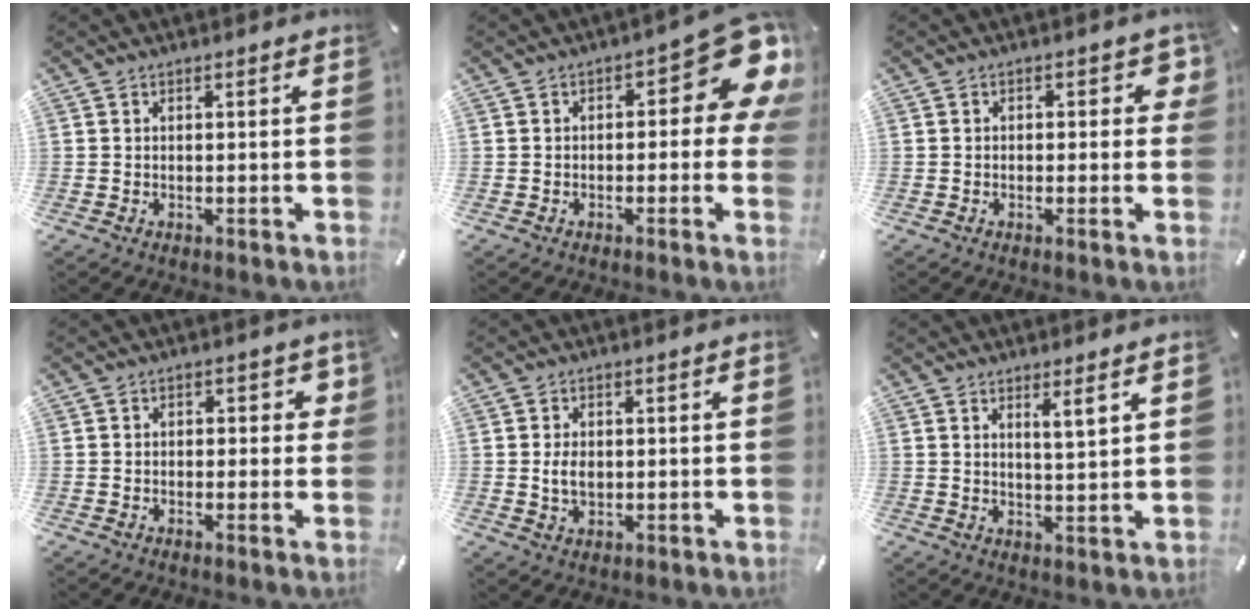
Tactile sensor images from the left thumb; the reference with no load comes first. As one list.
[{"total": 14.4, "force": [4.8, 6.1, 12.2], "torque": [-0.143, -0.041, 0.078]}, {"total": 3.2, "force": [0.2, 2.0, 2.5], "torque": [-0.026, 0.001, -0.003]}, {"total": 2.9, "force": [-0.3, 2.1, 2.0], "torque": [-0.022, 0.006, -0.012]}, {"total": 4.1, "force": [-0.1, 2.8, 2.9], "torque": [-0.054, 0.000, -0.005]}, {"total": 4.3, "force": [2.7, 0.3, 3.4], "torque": [-0.064, -0.012, 0.043]}]